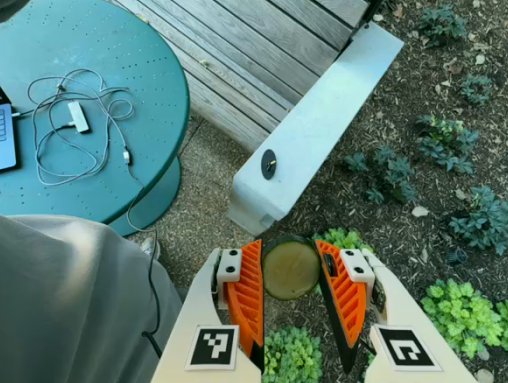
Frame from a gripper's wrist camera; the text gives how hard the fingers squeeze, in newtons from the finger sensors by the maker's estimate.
{"total": 10.5, "left": 10.7, "right": 10.2}